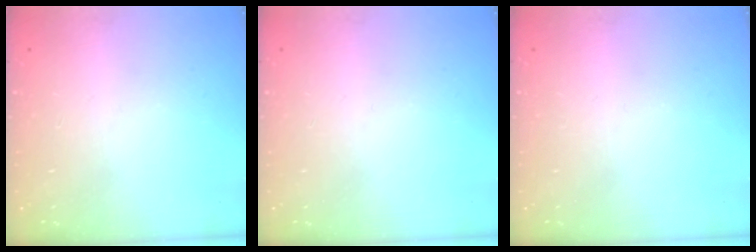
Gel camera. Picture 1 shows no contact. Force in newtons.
{"total": 0.0}
{"total": 0.0}